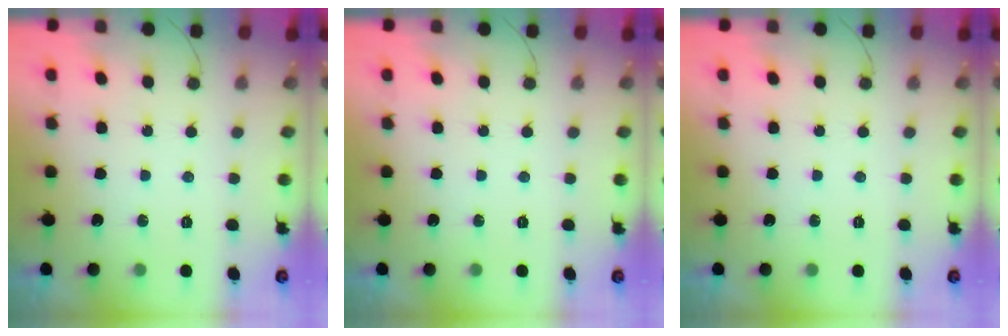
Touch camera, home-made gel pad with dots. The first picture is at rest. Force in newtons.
{"total": 0.0}
{"total": 0.0}